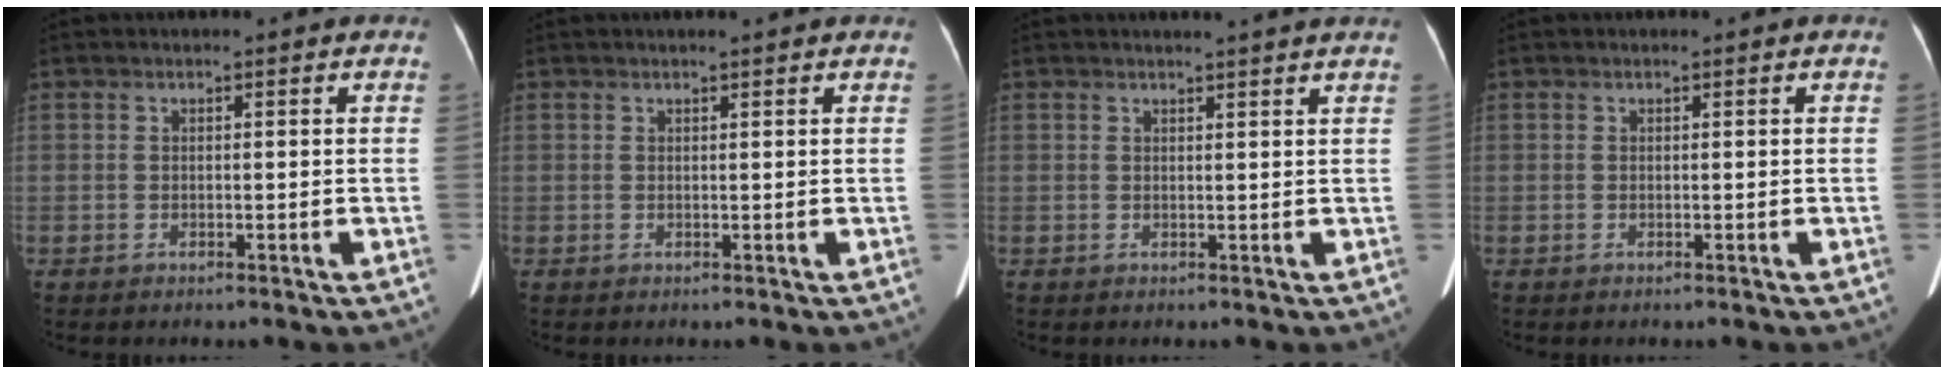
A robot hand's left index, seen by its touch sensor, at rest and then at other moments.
{"total": 2.2, "force": [1.9, 0.1, 1.0], "torque": [-0.013, 0.016, 0.024]}
{"total": 4.5, "force": [4.0, -0.6, 1.9], "torque": [-0.025, 0.008, 0.040]}
{"total": 0.0}